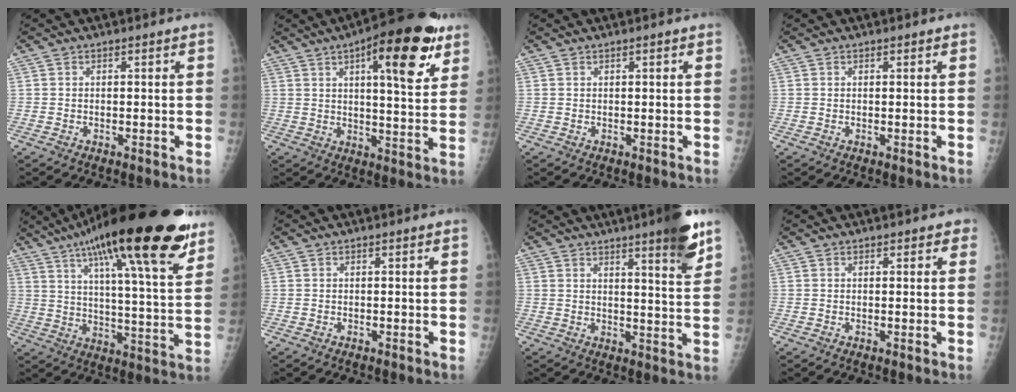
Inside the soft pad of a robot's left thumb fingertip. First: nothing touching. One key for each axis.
{"total": 18.3, "fx": 8.8, "fy": 5.7, "fz": 14.9, "tx": -0.178, "ty": -0.027, "tz": 0.117}
{"total": 0.9, "fx": 0.5, "fy": 0.2, "fz": 0.7, "tx": -0.011, "ty": 0.001, "tz": 0.007}
{"total": 0.6, "fx": 0.5, "fy": 0.2, "fz": 0.3, "tx": -0.004, "ty": -0.001, "tz": 0.005}
{"total": 28.6, "fx": 18.4, "fy": 5.7, "fz": 21.1, "tx": -0.315, "ty": -0.047, "tz": 0.279}
{"total": 0.0}
{"total": 9.8, "fx": 6.4, "fy": 0.9, "fz": 7.4, "tx": -0.086, "ty": -0.038, "tz": 0.084}
{"total": 1.6, "fx": 1.1, "fy": 0.9, "fz": 0.8, "tx": 0.008, "ty": -0.002, "tz": 0.008}